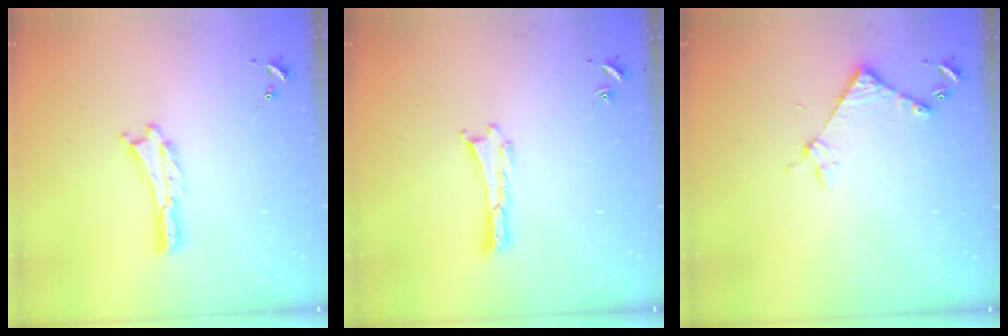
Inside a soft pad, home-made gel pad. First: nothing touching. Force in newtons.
{"total": 0.0}
{"total": 4.4, "press": 4.4, "slide": 0.4}